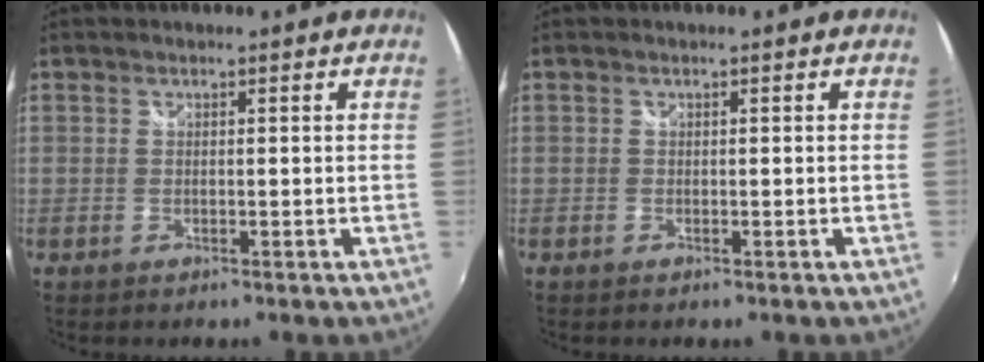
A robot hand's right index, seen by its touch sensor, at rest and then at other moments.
{"total": 0.0}